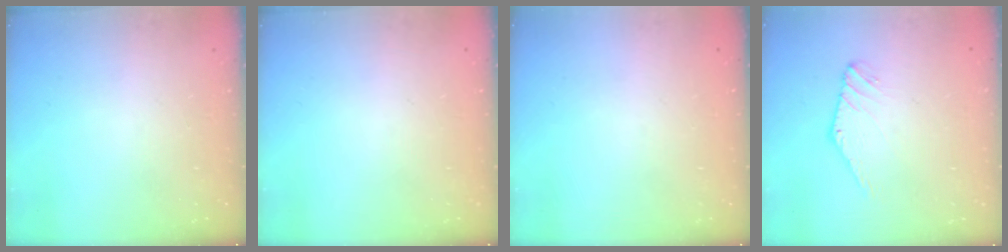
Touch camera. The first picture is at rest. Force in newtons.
{"total": 0.0}
{"total": 2.8, "press": 2.8, "slide": 0.5}
{"total": 1.4, "press": 1.4, "slide": 0.1}